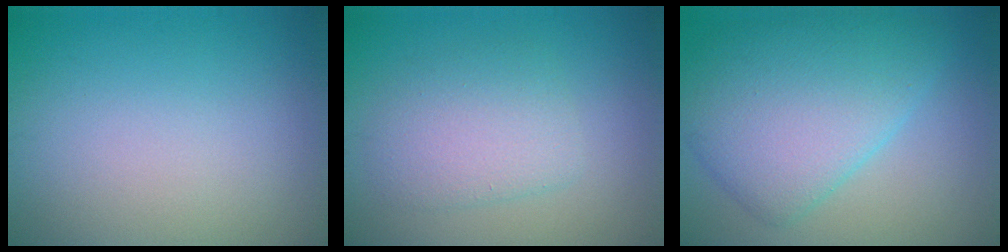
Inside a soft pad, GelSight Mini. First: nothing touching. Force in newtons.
{"total": 3.6, "press": 3.6, "slide": 0.2}
{"total": 7.8, "press": 7.8, "slide": 0.2}